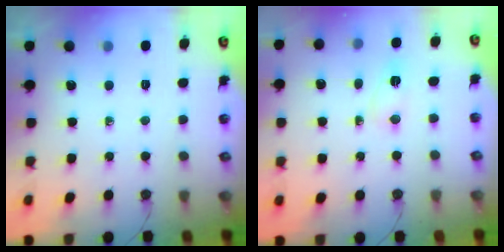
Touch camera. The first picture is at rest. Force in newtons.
{"total": 3.1, "press": 3.0, "slide": 0.4}